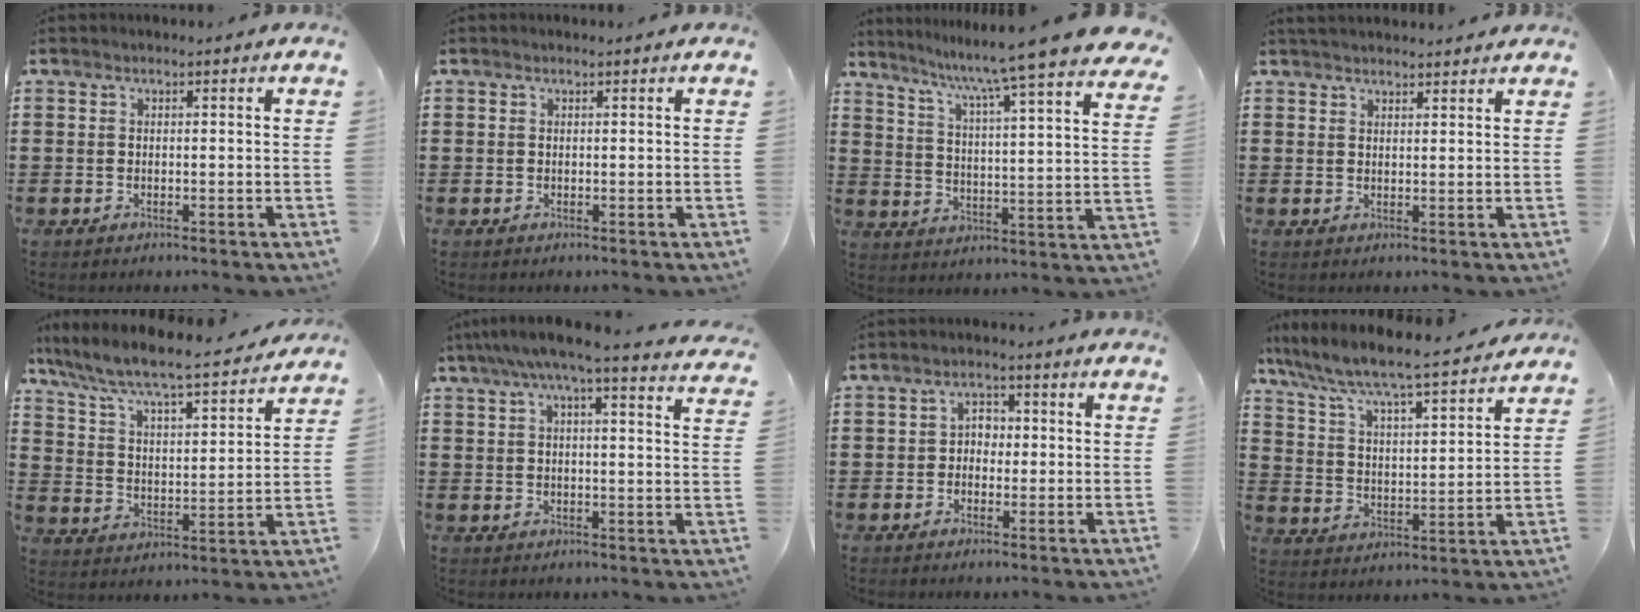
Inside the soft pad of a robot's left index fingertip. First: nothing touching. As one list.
[{"total": 0.0}, {"total": 8.5, "force": [7.3, -1.7, 4.2], "torque": [-0.100, -0.063, 0.111]}, {"total": 2.2, "force": [2.2, 0.2, 0.2], "torque": [-0.009, -0.001, 0.044]}, {"total": 6.8, "force": [6.2, 0.1, 2.7], "torque": [-0.081, -0.048, 0.097]}, {"total": 6.0, "force": [4.9, -0.2, 3.4], "torque": [-0.083, -0.018, 0.083]}, {"total": 2.7, "force": [-0.4, 2.0, 1.8], "torque": [-0.032, 0.006, -0.014]}, {"total": 6.2, "force": [5.7, -0.1, 2.5], "torque": [-0.076, -0.044, 0.088]}]